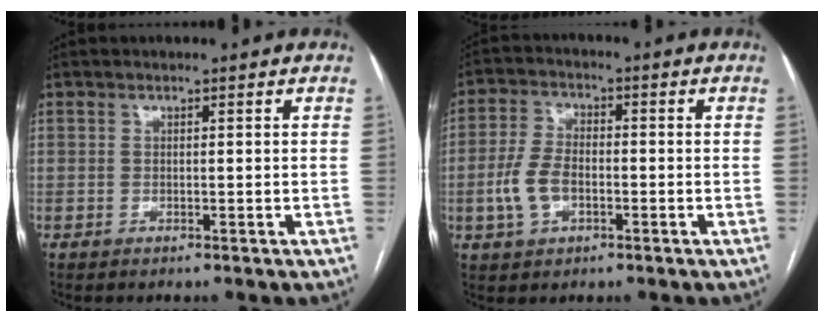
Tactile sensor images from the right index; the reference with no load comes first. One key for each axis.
{"total": 6.8, "fx": -1.8, "fy": 3.9, "fz": 5.2, "tx": -0.123, "ty": 0.012, "tz": -0.033}